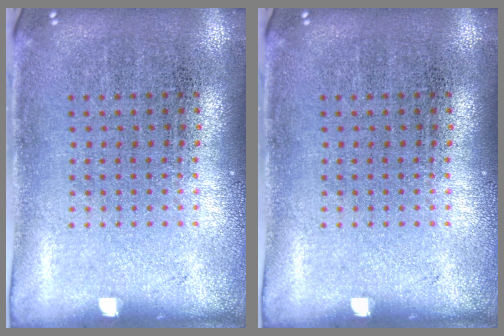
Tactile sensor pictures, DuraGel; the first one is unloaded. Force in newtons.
{"total": 0.0}